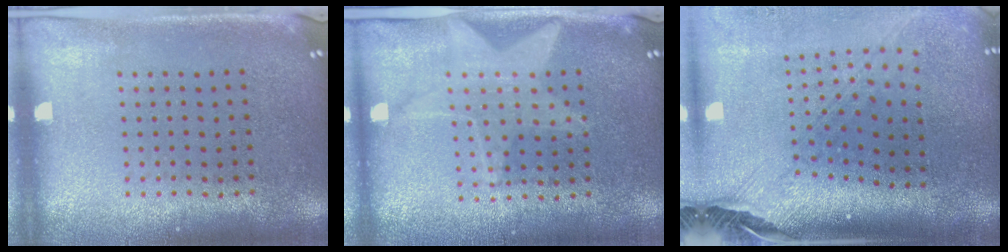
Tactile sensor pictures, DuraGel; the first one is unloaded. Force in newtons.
{"total": 1.5, "press": 1.5, "slide": 0.3}
{"total": 3.0, "press": 2.2, "slide": 2.1}